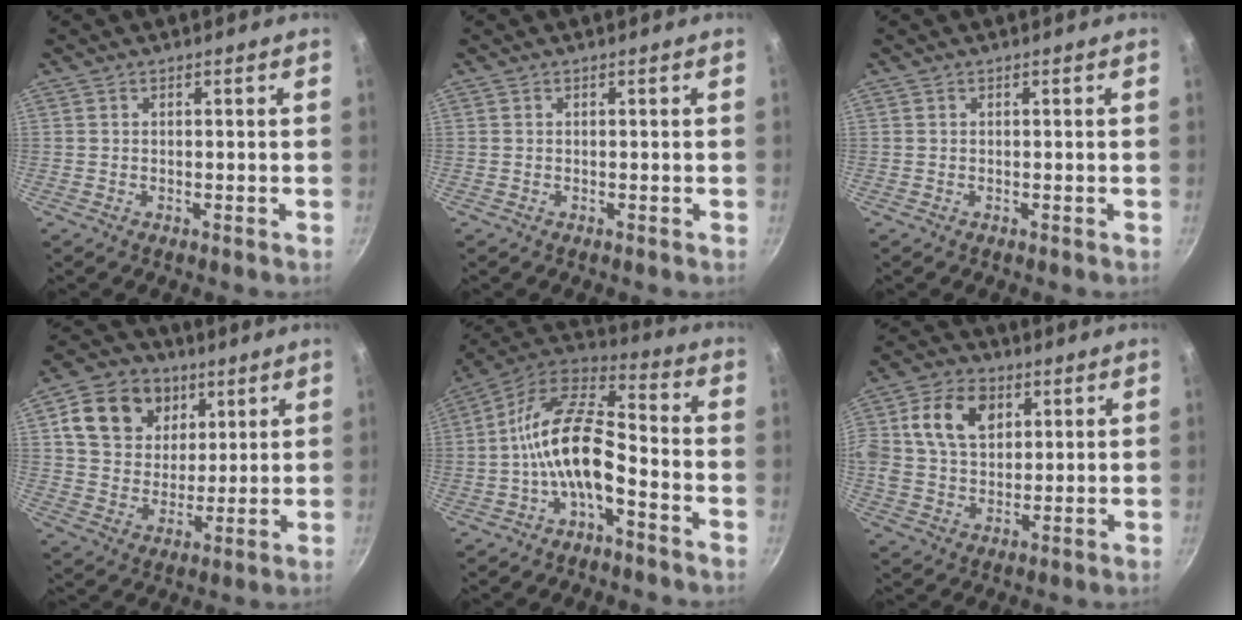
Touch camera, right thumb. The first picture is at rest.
{"total": 0.0}
{"total": 0.0}
{"total": 14.9, "force": [6.1, 11.7, 7.0], "torque": [-0.098, -0.010, 0.101]}
{"total": 14.1, "force": [-4.4, 6.3, 11.8], "torque": [-0.215, 0.057, -0.096]}
{"total": 14.1, "force": [4.3, 10.1, 8.9], "torque": [-0.157, 0.010, 0.069]}